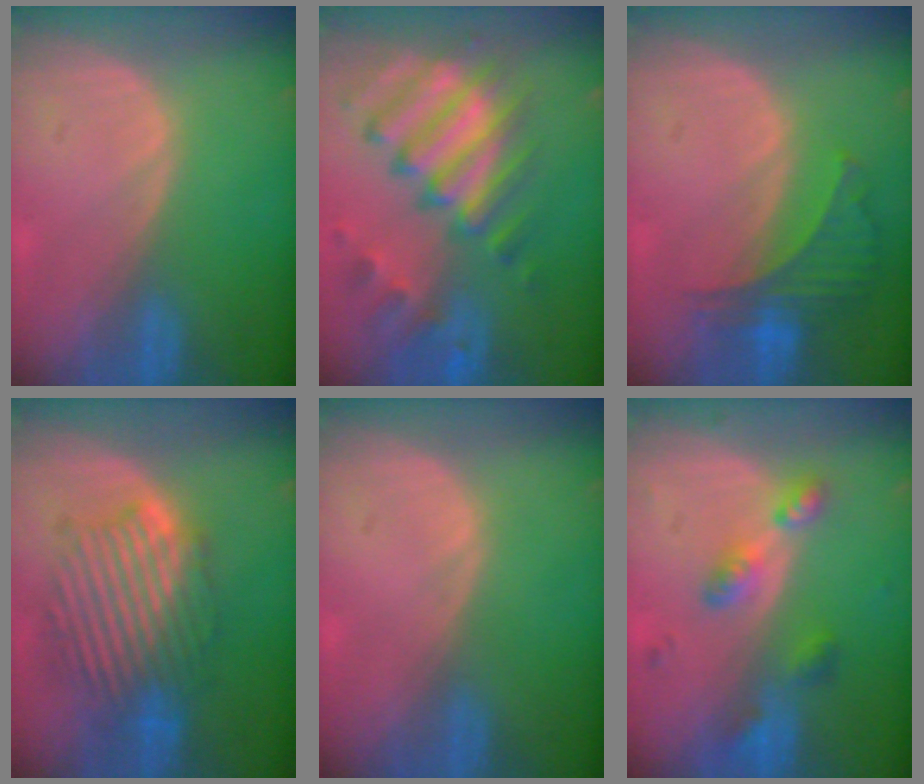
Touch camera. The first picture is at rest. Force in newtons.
{"total": 11.6, "press": 10.1, "slide": 5.7}
{"total": 6.3, "press": 5.9, "slide": 2.2}
{"total": 9.2, "press": 9.2, "slide": 0.5}
{"total": 0.0}
{"total": 5.3, "press": 5.2, "slide": 0.9}